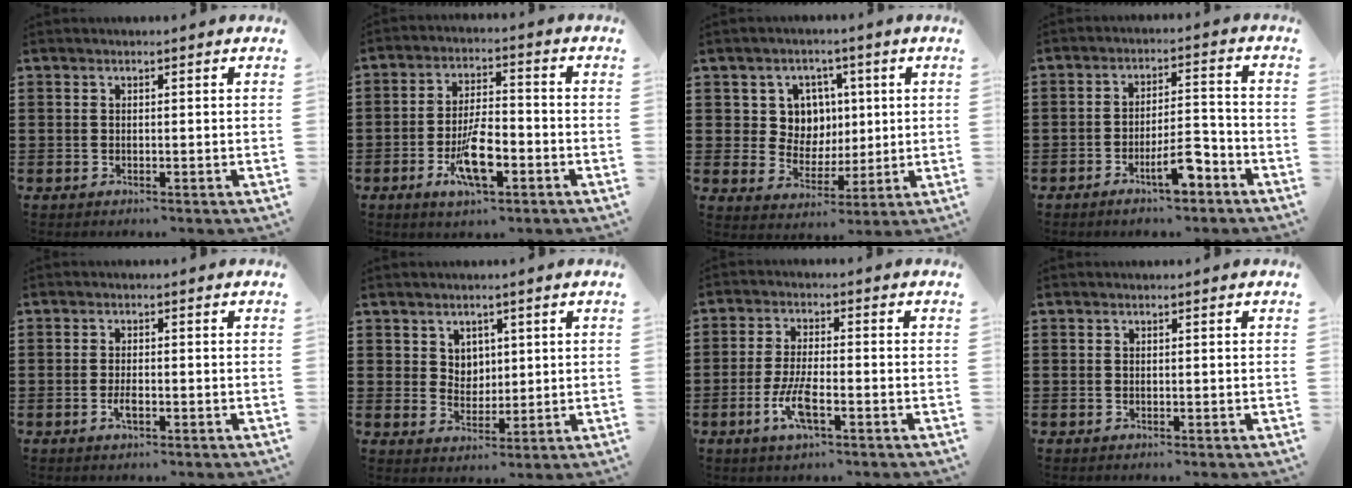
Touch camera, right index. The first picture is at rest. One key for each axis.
{"total": 9.1, "fx": -3.6, "fy": 3.2, "fz": 7.7, "tx": -0.154, "ty": -0.004, "tz": -0.063}
{"total": 6.8, "fx": 1.8, "fy": 6.2, "fz": 2.2, "tx": -0.066, "ty": 0.015, "tz": 0.034}
{"total": 7.6, "fx": -4.6, "fy": 2.2, "fz": 5.7, "tx": -0.101, "ty": 0.005, "tz": -0.082}
{"total": 2.2, "fx": -0.8, "fy": 0.7, "fz": 1.9, "tx": -0.043, "ty": -0.003, "tz": -0.017}
{"total": 3.6, "fx": 2.0, "fy": 2.9, "fz": 0.6, "tx": -0.026, "ty": 0.009, "tz": 0.037}
{"total": 6.0, "fx": -2.6, "fy": 1.6, "fz": 5.2, "tx": -0.119, "ty": -0.012, "tz": -0.051}
{"total": 0.0}